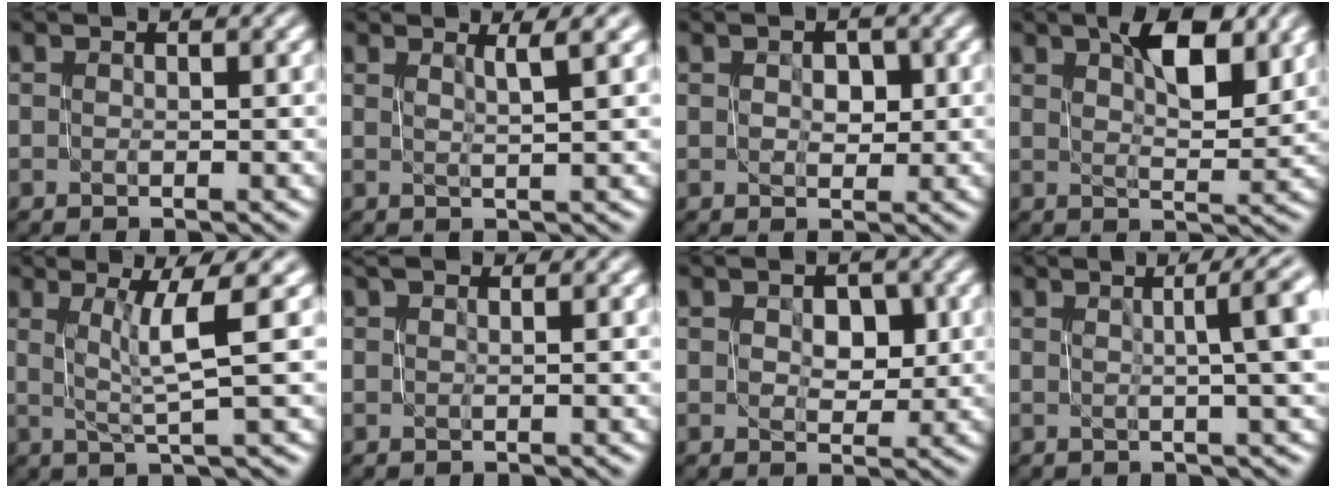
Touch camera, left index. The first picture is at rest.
{"total": 1.9, "force": [1.0, 0.3, 1.6], "torque": [-0.019, 0.002, 0.014]}
{"total": 1.8, "force": [0.2, 1.4, 1.0], "torque": [-0.012, 0.001, 0.005]}
{"total": 5.8, "force": [2.9, 2.0, 4.6], "torque": [-0.061, 0.000, 0.044]}
{"total": 4.1, "force": [1.3, 0.5, 3.9], "torque": [-0.068, 0.004, 0.025]}
{"total": 1.2, "force": [0.8, 0.3, 0.8], "torque": [-0.015, 0.001, 0.002]}
{"total": 2.8, "force": [0.5, 2.0, 1.9], "torque": [-0.025, -0.002, 0.010]}
{"total": 6.0, "force": [1.1, 1.5, 5.7], "torque": [-0.051, 0.014, 0.017]}